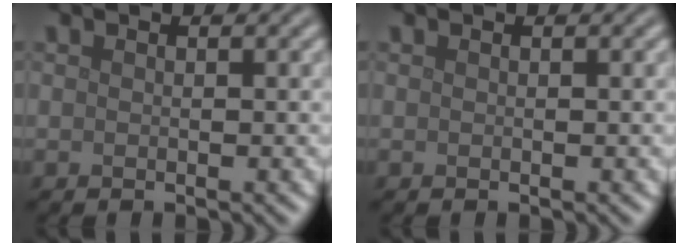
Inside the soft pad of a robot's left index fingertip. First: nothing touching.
{"total": 0.0}